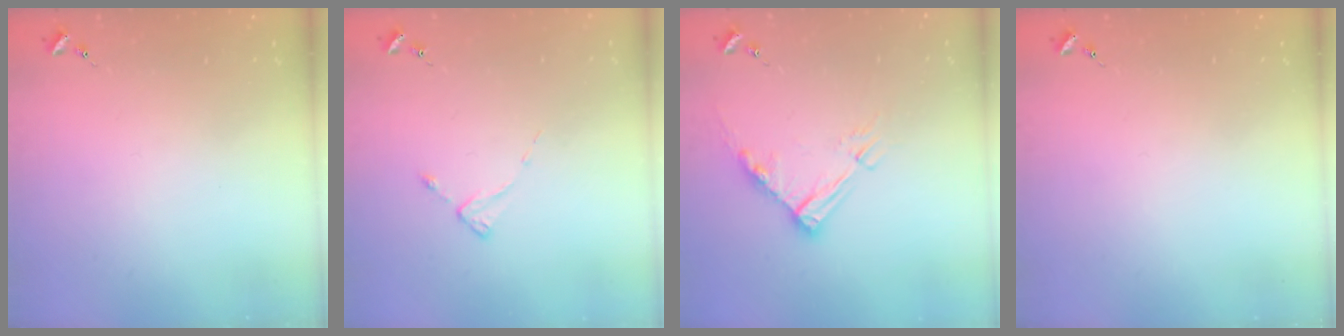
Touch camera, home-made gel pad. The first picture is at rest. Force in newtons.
{"total": 1.9, "press": 1.8, "slide": 0.3}
{"total": 10.5, "press": 10.4, "slide": 1.2}
{"total": 0.0}